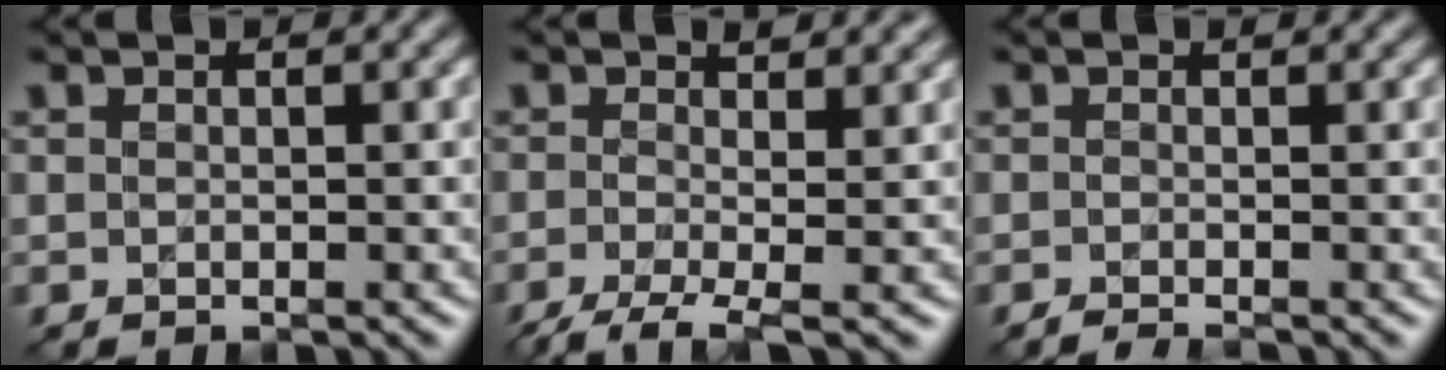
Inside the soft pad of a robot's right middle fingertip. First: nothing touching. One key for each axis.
{"total": 4.8, "fx": -1.4, "fy": 1.6, "fz": 4.3, "tx": -0.078, "ty": 0.001, "tz": -0.036}
{"total": 1.0, "fx": -0.7, "fy": 0.2, "fz": 0.6, "tx": -0.006, "ty": 0.003, "tz": -0.021}